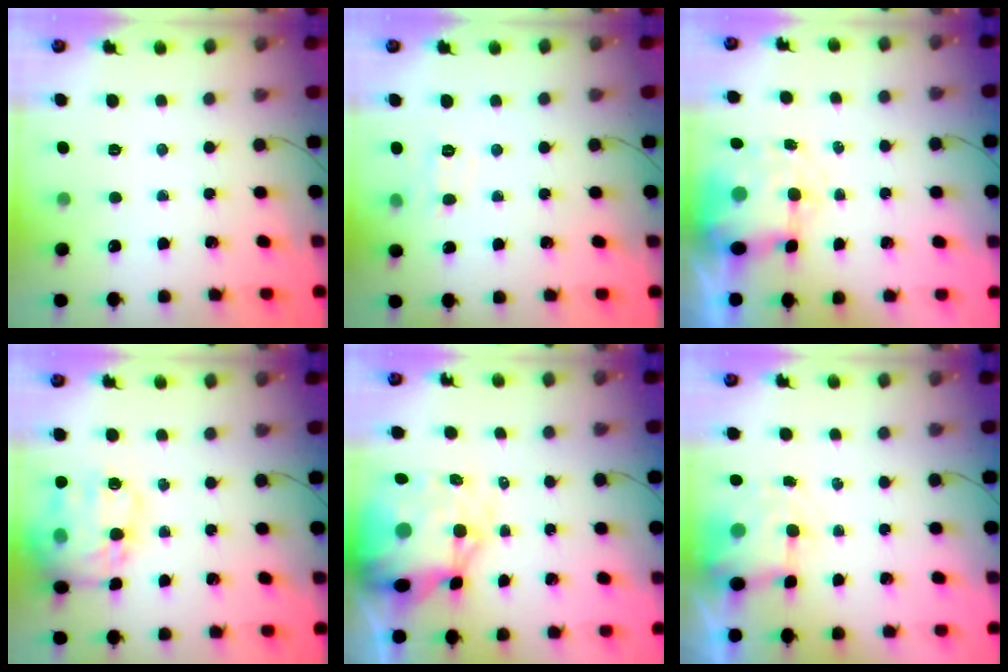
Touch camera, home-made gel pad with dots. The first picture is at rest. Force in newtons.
{"total": 6.0, "press": 5.9, "slide": 1.3}
{"total": 7.7, "press": 7.5, "slide": 1.8}
{"total": 18.4, "press": 18.3, "slide": 2.3}
{"total": 15.5, "press": 14.9, "slide": 4.0}
{"total": 5.1, "press": 5.1, "slide": 0.6}